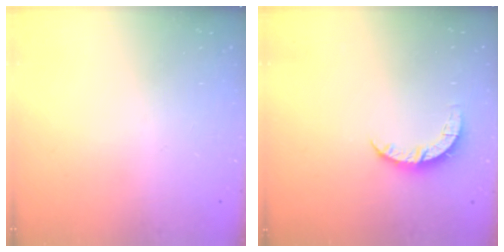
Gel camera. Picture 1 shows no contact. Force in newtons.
{"total": 4.4, "press": 4.4, "slide": 0.3}